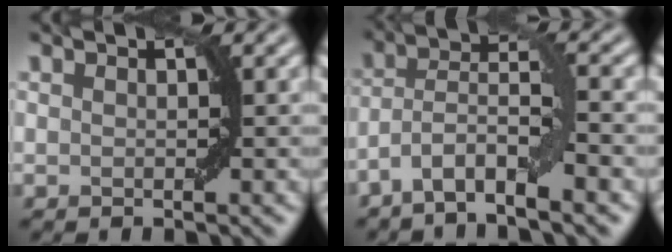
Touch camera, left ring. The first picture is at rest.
{"total": 5.7, "force": [-3.3, 1.1, 4.5], "torque": [-0.079, 0.008, -0.070]}